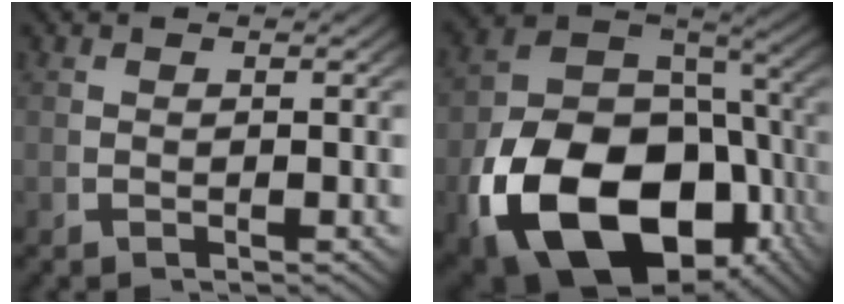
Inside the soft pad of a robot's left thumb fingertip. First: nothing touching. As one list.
[{"total": 21.0, "force": [-6.2, 13.5, 14.8], "torque": [-0.287, -0.081, -0.060]}]